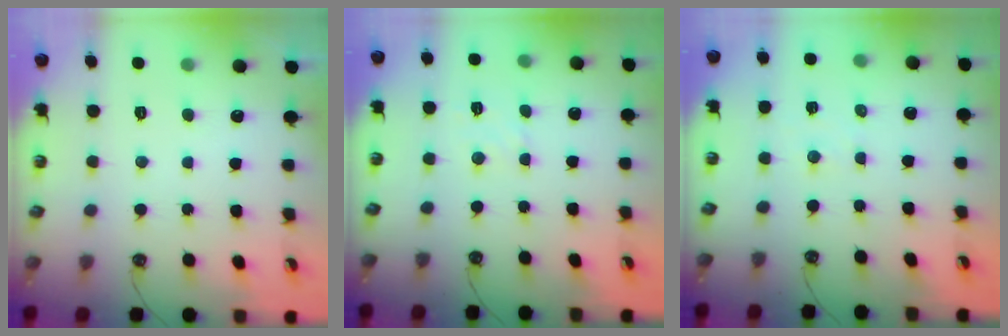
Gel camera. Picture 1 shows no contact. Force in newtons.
{"total": 5.1, "press": 5.0, "slide": 0.6}
{"total": 3.1, "press": 3.1, "slide": 0.5}